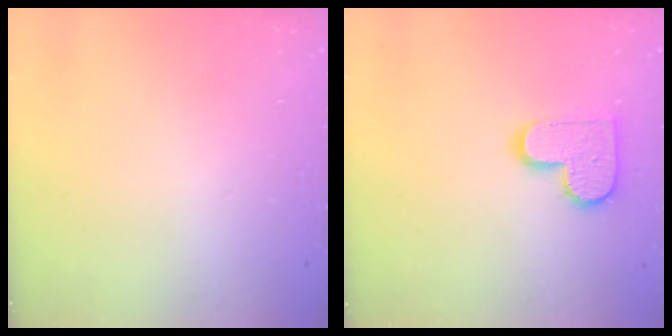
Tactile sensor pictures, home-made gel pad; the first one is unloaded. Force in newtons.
{"total": 11.3, "press": 11.3, "slide": 0.8}